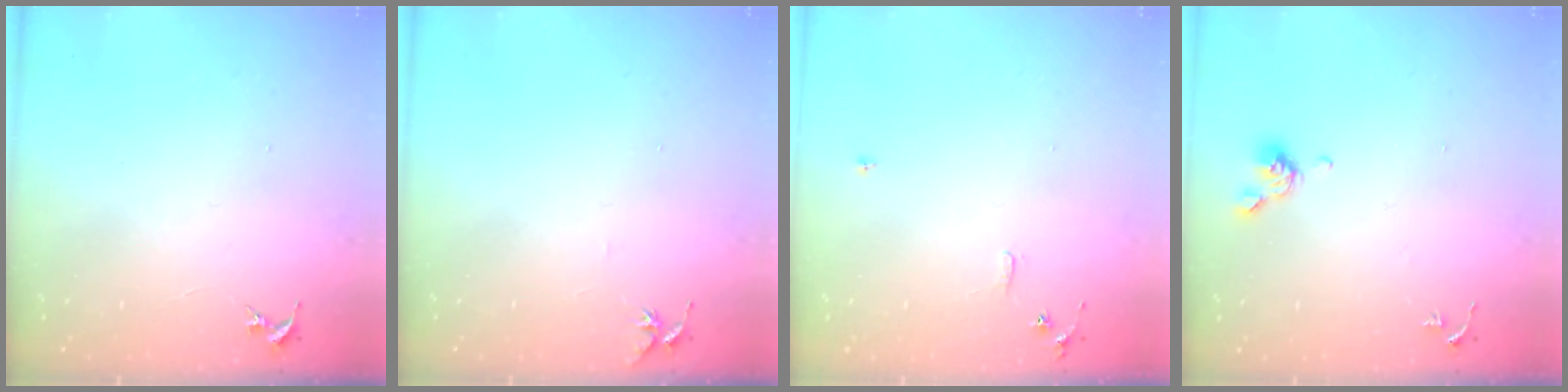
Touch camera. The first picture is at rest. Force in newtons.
{"total": 4.9, "press": 4.8, "slide": 0.5}
{"total": 5.6, "press": 5.6, "slide": 0.6}
{"total": 5.2, "press": 5.1, "slide": 1.1}